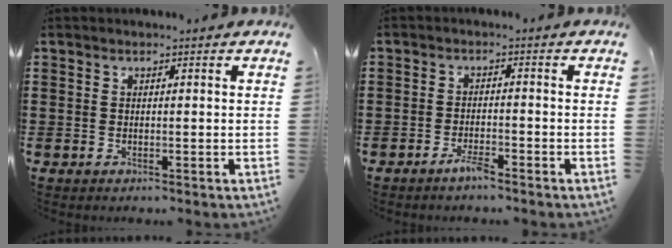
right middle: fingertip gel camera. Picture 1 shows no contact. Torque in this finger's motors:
{"motor_torque": [2.14, 0.00, 0.16, 0.06]}